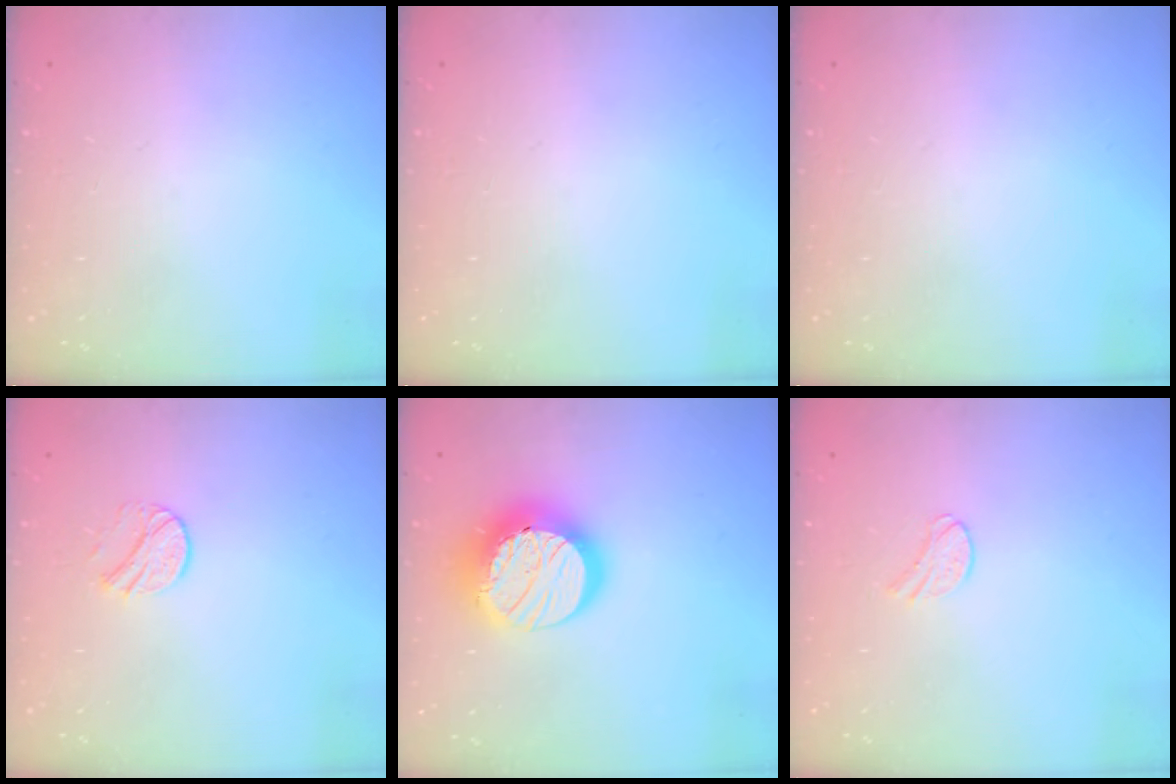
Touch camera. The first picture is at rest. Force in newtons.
{"total": 0.0}
{"total": 0.0}
{"total": 8.0, "press": 8.0, "slide": 0.7}
{"total": 18.5, "press": 18.4, "slide": 1.3}
{"total": 5.1, "press": 5.1, "slide": 0.5}